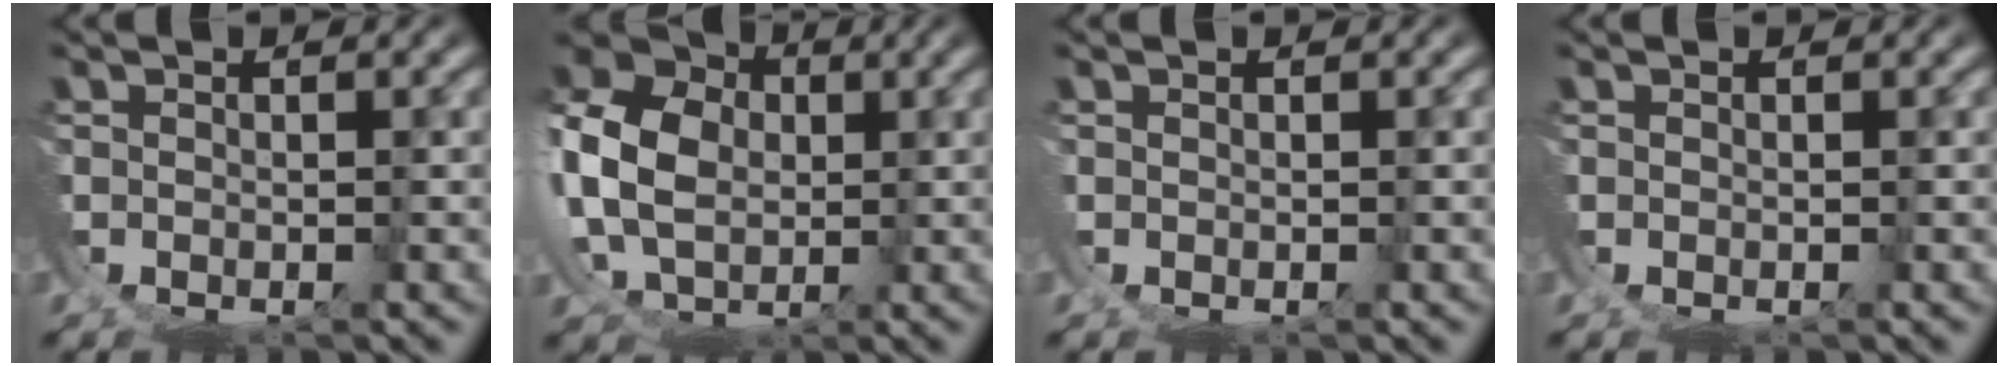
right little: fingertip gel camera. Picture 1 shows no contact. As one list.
[{"total": 11.7, "force": [2.5, 9.0, 6.9], "torque": [-0.141, -0.002, 0.036]}, {"total": 0.5, "force": [0.3, 0.4, 0.3], "torque": [-0.008, 0.001, 0.005]}, {"total": 0.0}]